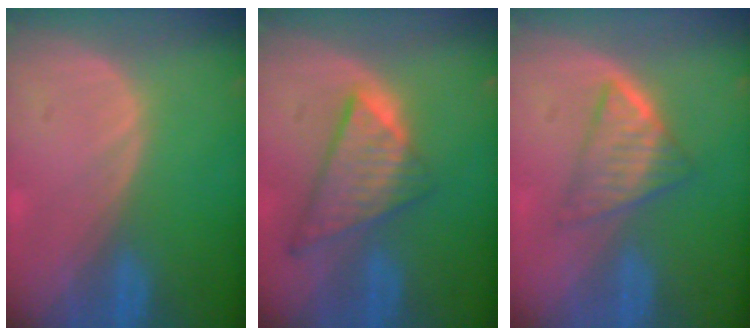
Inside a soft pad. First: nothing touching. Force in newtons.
{"total": 8.6, "press": 7.4, "slide": 4.4}
{"total": 5.5, "press": 5.3, "slide": 1.5}